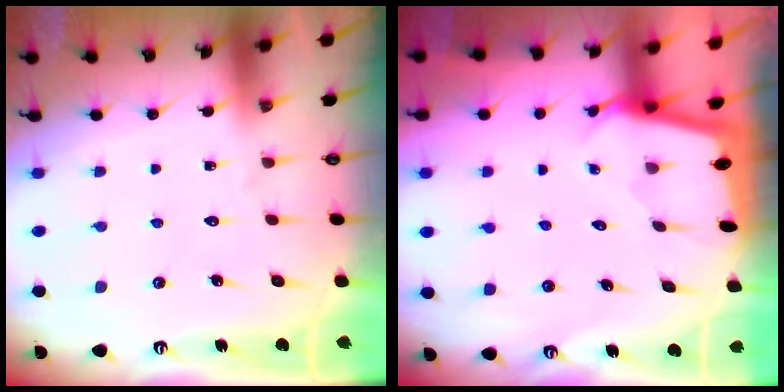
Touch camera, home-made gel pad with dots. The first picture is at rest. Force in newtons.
{"total": 1.6, "press": 1.6, "slide": 0.2}